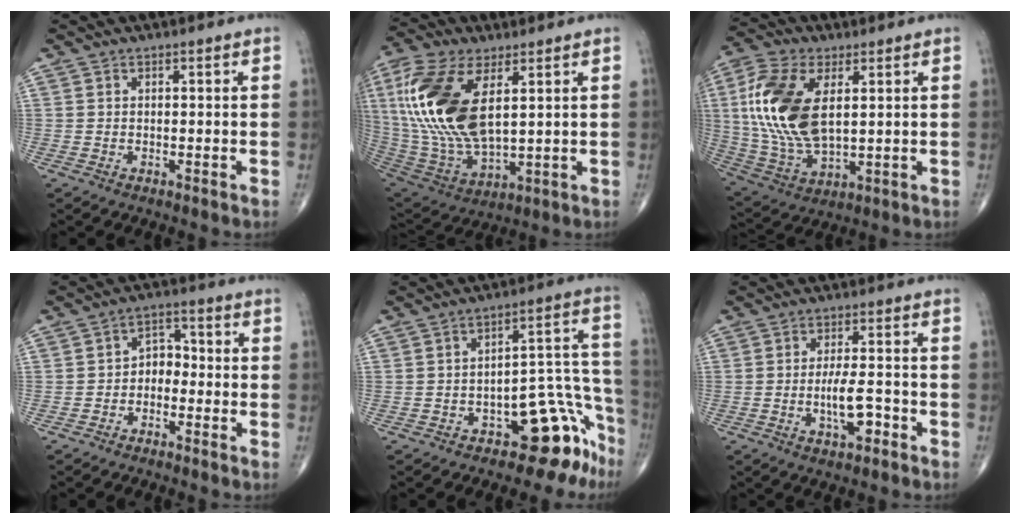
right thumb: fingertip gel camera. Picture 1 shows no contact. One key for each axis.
{"total": 22.2, "fx": 5.5, "fy": 10.8, "fz": 18.6, "tx": -0.405, "ty": -0.025, "tz": 0.108}
{"total": 18.3, "fx": 3.6, "fy": 9.7, "fz": 15.1, "tx": -0.321, "ty": -0.011, "tz": 0.071}
{"total": 4.5, "fx": -1.6, "fy": 3.3, "fz": 2.6, "tx": -0.020, "ty": 0.031, "tz": -0.042}
{"total": 12.4, "fx": -8.2, "fy": 6.0, "fz": 7.2, "tx": -0.019, "ty": 0.125, "tz": -0.116}
{"total": 6.2, "fx": -2.2, "fy": 2.2, "fz": 5.4, "tx": -0.094, "ty": 0.014, "tz": -0.034}